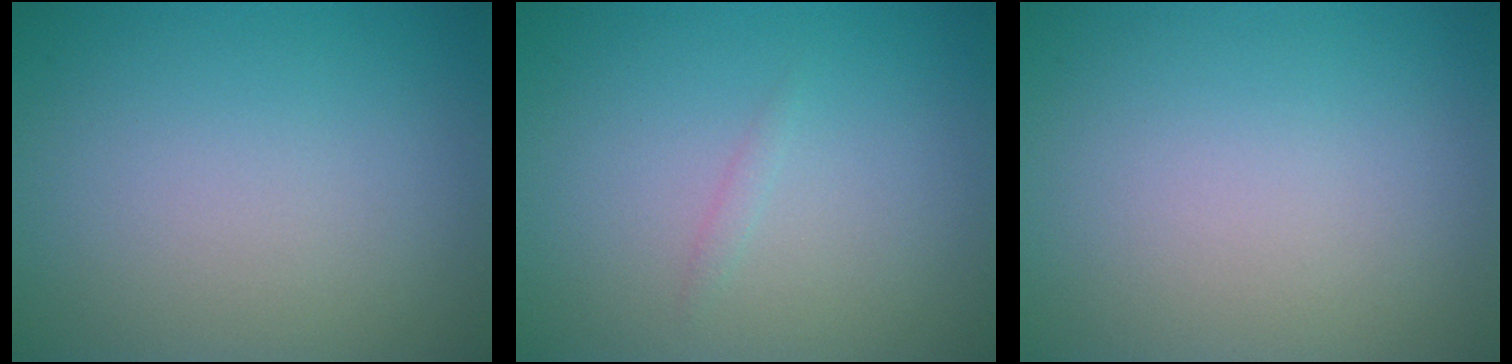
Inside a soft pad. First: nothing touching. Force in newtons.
{"total": 0.5, "press": 0.5, "slide": 0.0}
{"total": 0.0}